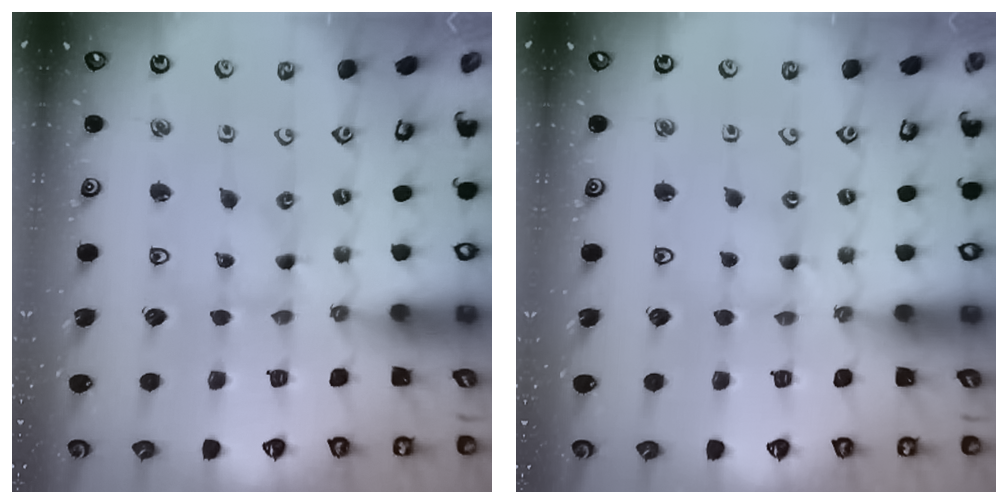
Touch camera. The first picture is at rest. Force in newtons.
{"total": 1.2, "press": 1.2, "slide": 0.2}